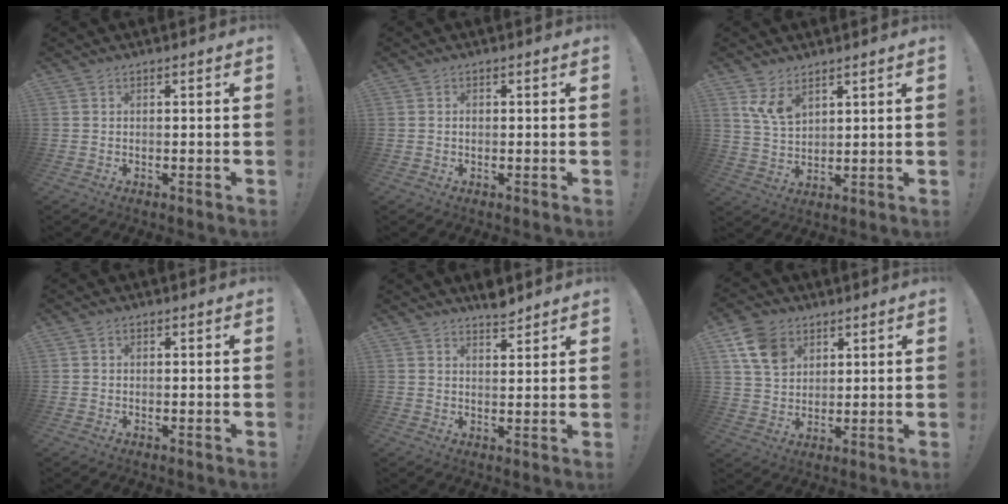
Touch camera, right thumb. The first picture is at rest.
{"total": 0.9, "force": [-0.3, 0.8, 0.2], "torque": [-0.004, 0.004, -0.007]}
{"total": 7.9, "force": [5.1, 4.3, 4.2], "torque": [-0.068, -0.025, 0.097]}
{"total": 0.7, "force": [-0.1, 0.6, 0.3], "torque": [-0.007, 0.004, -0.001]}
{"total": 4.1, "force": [3.8, 0.8, 1.4], "torque": [-0.004, -0.031, 0.064]}
{"total": 11.6, "force": [5.7, 8.3, 5.6], "torque": [-0.099, -0.013, 0.117]}